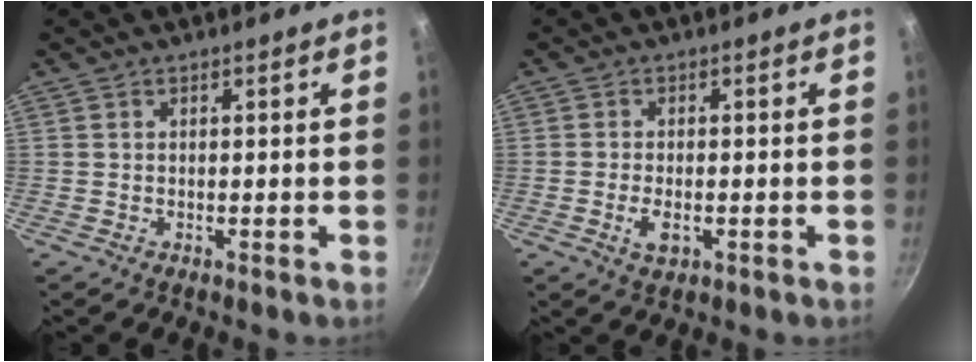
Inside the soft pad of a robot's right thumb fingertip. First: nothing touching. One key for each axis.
{"total": 3.8, "fx": -1.1, "fy": 2.0, "fz": 3.0, "tx": -0.057, "ty": 0.002, "tz": -0.019}